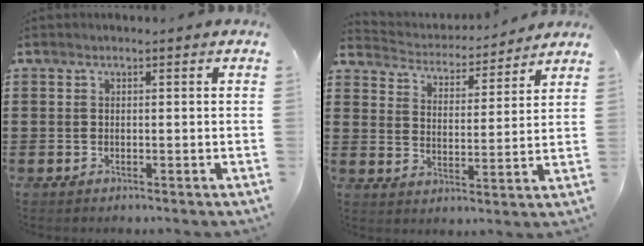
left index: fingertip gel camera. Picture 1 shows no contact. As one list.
[{"total": 3.6, "force": [3.6, 0.4, -0.1], "torque": [-0.023, -0.029, 0.056]}]